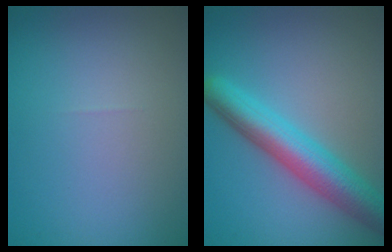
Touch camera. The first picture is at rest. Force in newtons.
{"total": 6.6, "press": 6.6, "slide": 0.2}